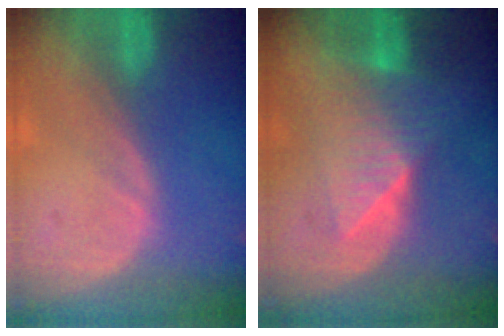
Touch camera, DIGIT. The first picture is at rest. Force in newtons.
{"total": 6.9, "press": 6.8, "slide": 0.9}